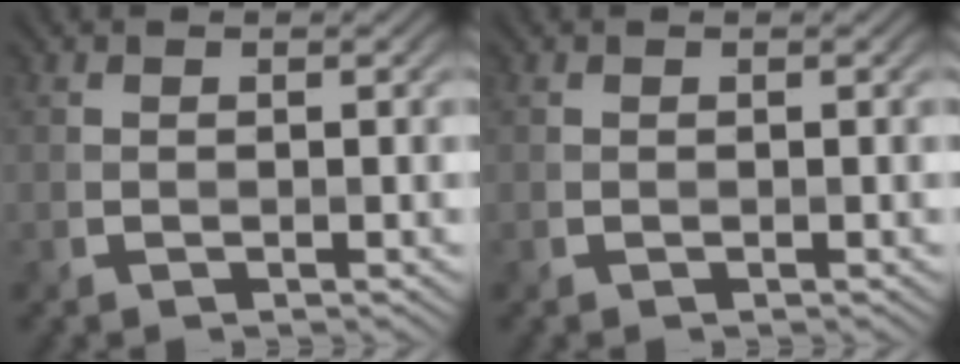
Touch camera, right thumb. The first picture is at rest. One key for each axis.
{"total": 0.0}